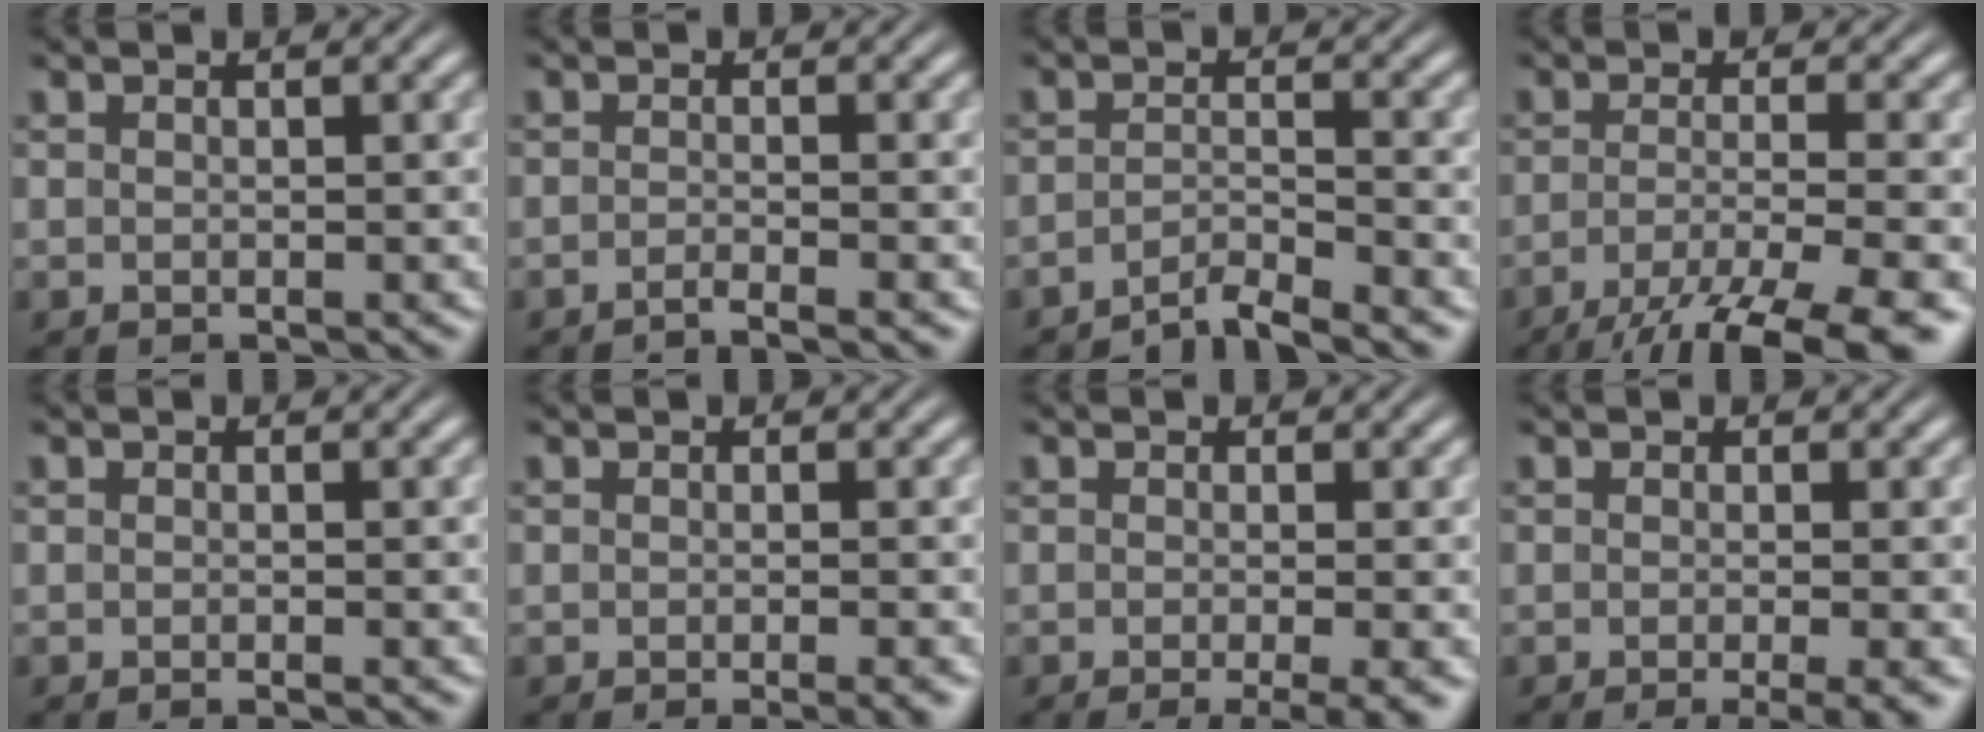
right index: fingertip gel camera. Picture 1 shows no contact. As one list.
[{"total": 2.3, "force": [-2.1, -0.1, 0.9], "torque": [-0.010, -0.002, -0.039]}, {"total": 3.7, "force": [-3.4, 0.2, 1.4], "torque": [-0.022, -0.011, -0.056]}, {"total": 8.7, "force": [-6.0, 2.5, 5.8], "torque": [-0.091, -0.036, -0.072]}, {"total": 0.7, "force": [-0.6, -0.2, 0.3], "torque": [-0.001, 0.003, -0.012]}, {"total": 1.7, "force": [-1.2, 0.0, 1.3], "torque": [-0.013, 0.002, -0.021]}, {"total": 4.3, "force": [-2.9, 0.8, 3.0], "torque": [-0.033, -0.008, -0.041]}, {"total": 3.7, "force": [-2.4, 0.7, 2.6], "torque": [-0.030, -0.007, -0.034]}]